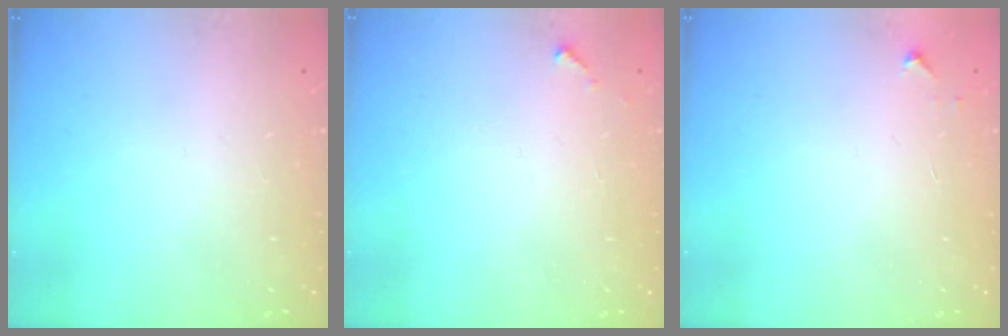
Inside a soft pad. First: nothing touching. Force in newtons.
{"total": 2.8, "press": 2.8, "slide": 0.1}
{"total": 3.3, "press": 3.2, "slide": 0.4}